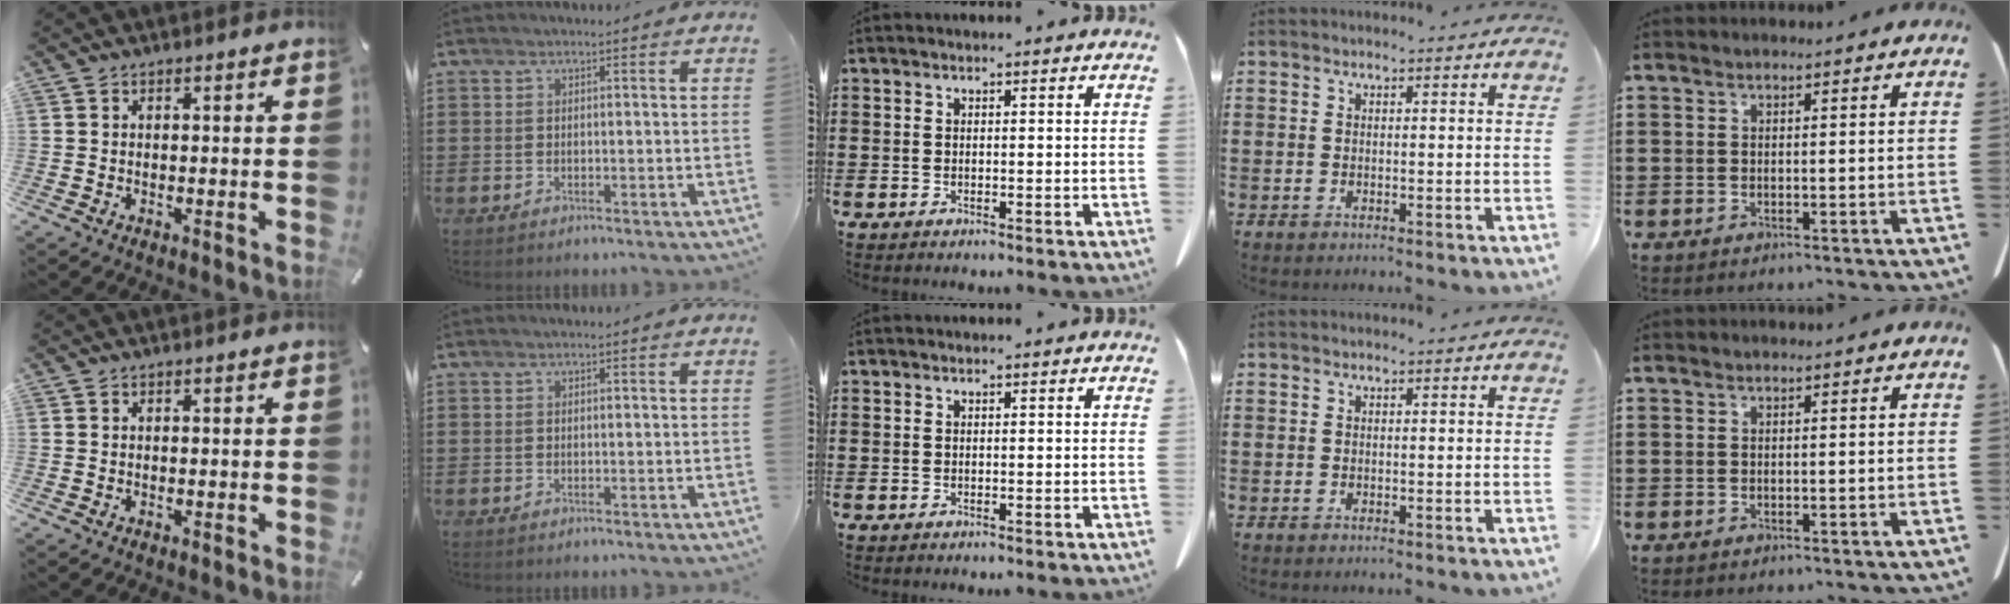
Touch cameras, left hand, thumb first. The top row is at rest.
{}